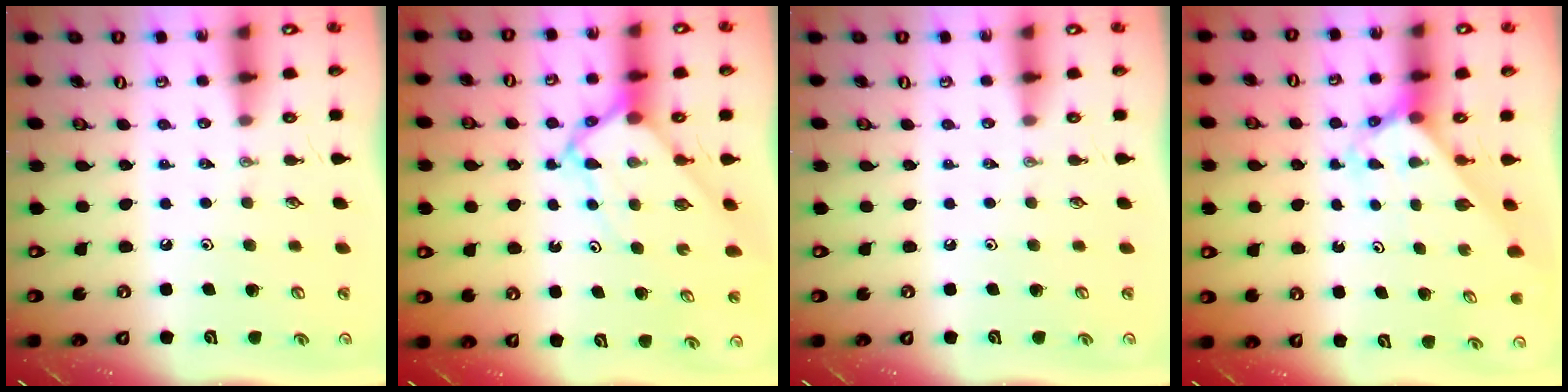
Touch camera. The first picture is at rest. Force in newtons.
{"total": 5.6, "press": 5.6, "slide": 0.6}
{"total": 0.0}
{"total": 2.7, "press": 2.7, "slide": 0.2}